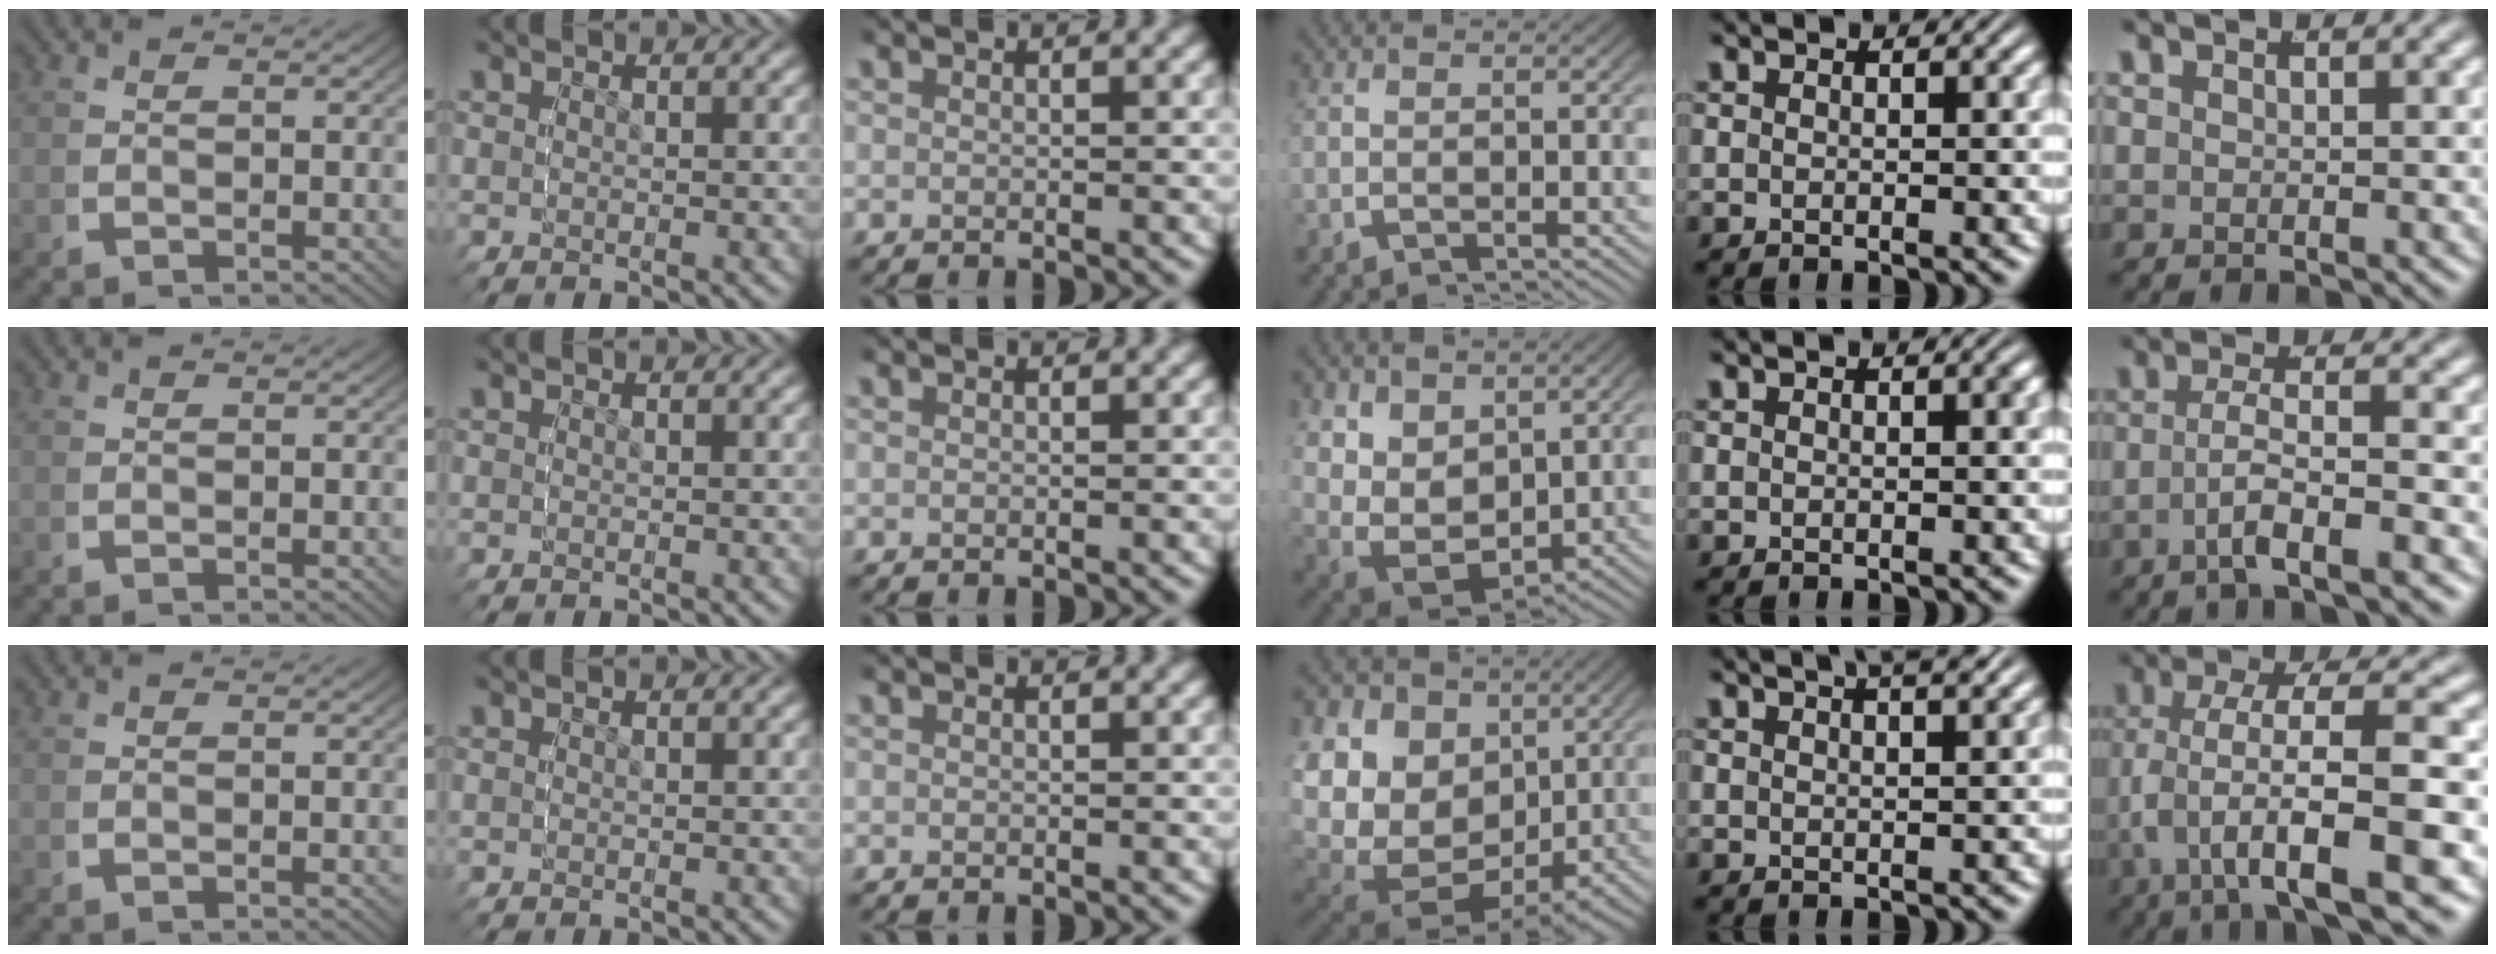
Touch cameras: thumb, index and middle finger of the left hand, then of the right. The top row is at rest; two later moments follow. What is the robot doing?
{"motion": "grasp_and_lifting", "object": "sponge"}